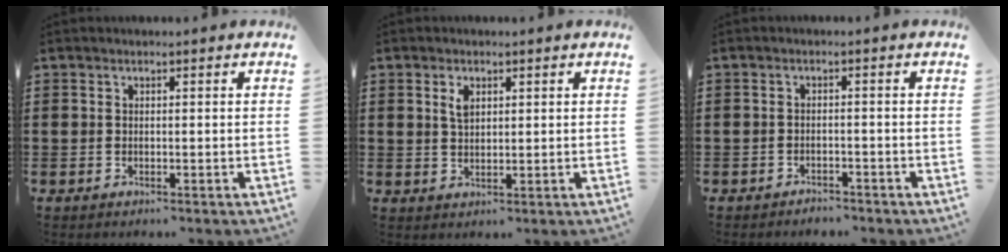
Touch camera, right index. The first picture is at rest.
{"total": 2.4, "force": [1.1, 1.3, 1.7], "torque": [-0.038, 0.004, 0.020]}
{"total": 1.6, "force": [-1.6, 0.2, -0.1], "torque": [-0.005, 0.001, -0.035]}